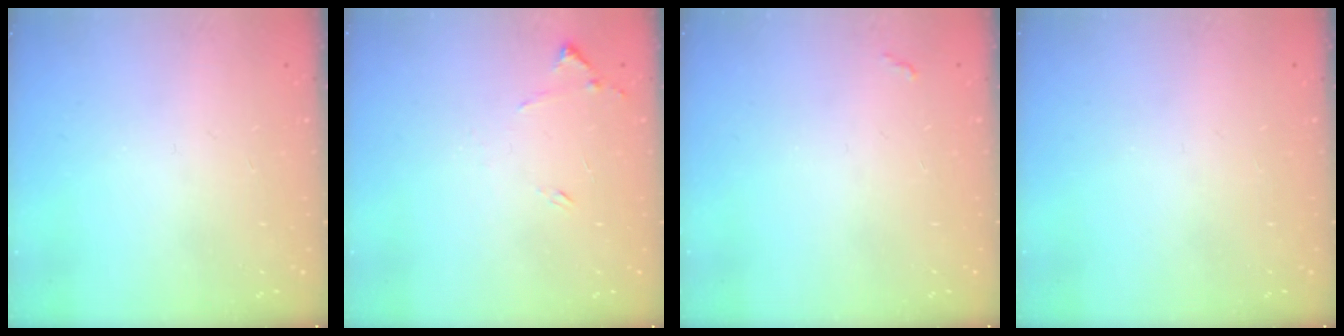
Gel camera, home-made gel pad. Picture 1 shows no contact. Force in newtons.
{"total": 8.0, "press": 8.0, "slide": 0.7}
{"total": 2.8, "press": 2.8, "slide": 0.4}
{"total": 0.0}